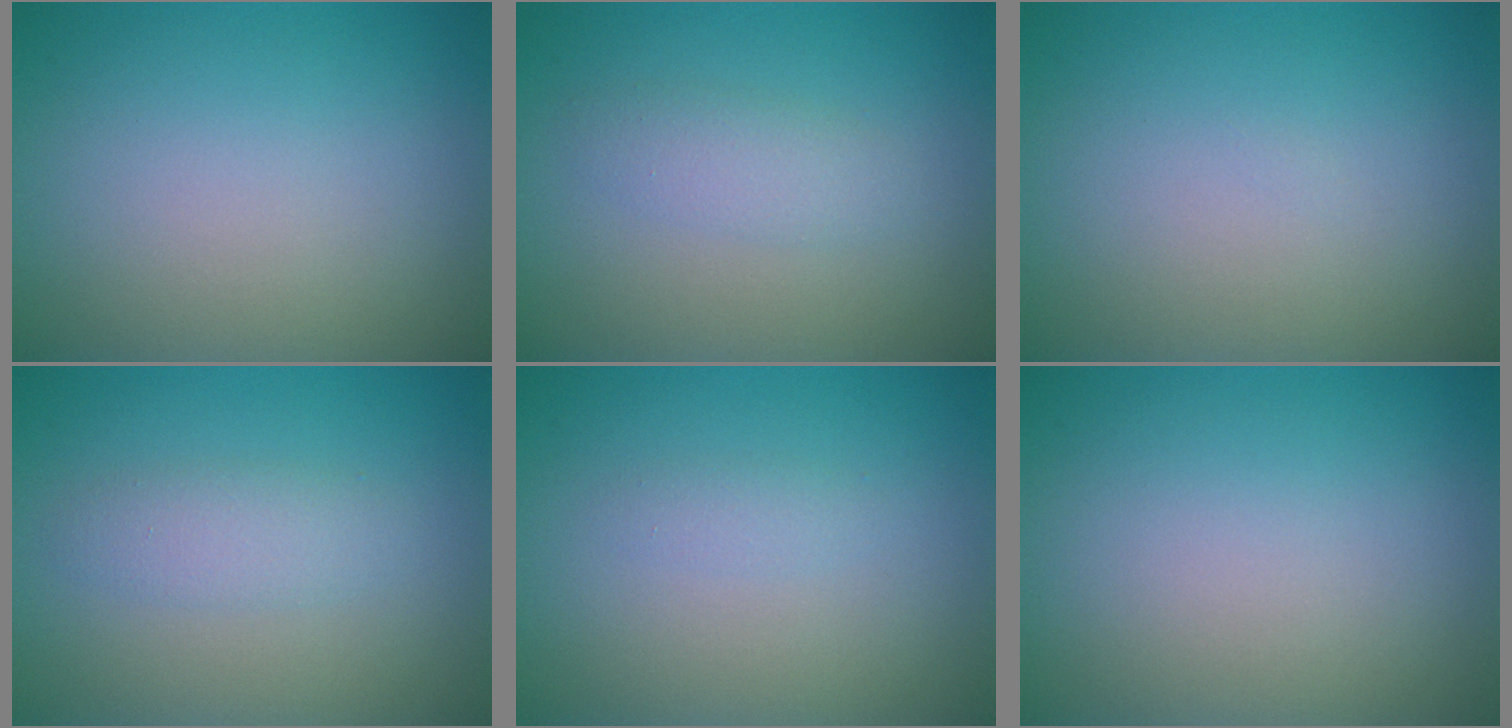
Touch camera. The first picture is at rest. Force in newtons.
{"total": 1.9, "press": 1.9, "slide": 0.0}
{"total": 0.0}
{"total": 1.9, "press": 1.9, "slide": 0.1}
{"total": 0.8, "press": 0.8, "slide": 0.1}
{"total": 0.0}